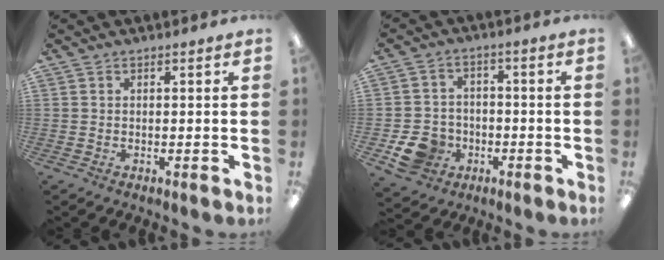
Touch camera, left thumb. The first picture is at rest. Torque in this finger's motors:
{"motor_torque": [0.05, 1.42, 0.41, -0.27, 0.03]}